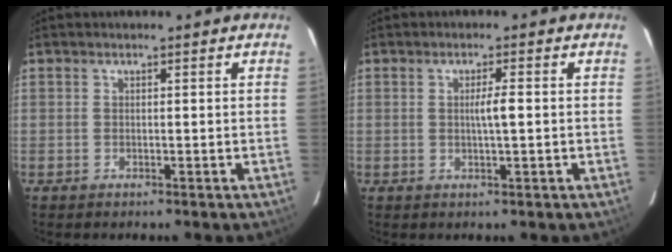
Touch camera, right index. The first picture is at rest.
{"total": 2.3, "force": [0.0, -0.1, 2.3], "torque": [-0.042, 0.000, 0.000]}